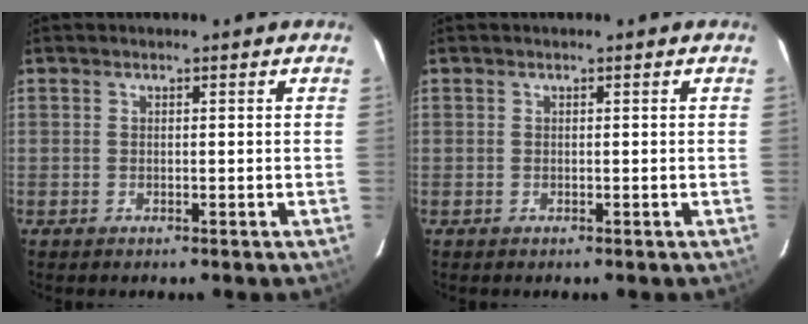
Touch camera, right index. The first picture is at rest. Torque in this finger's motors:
{"motor_torque": [-0.01, 0.00, 0.01, 0.01]}